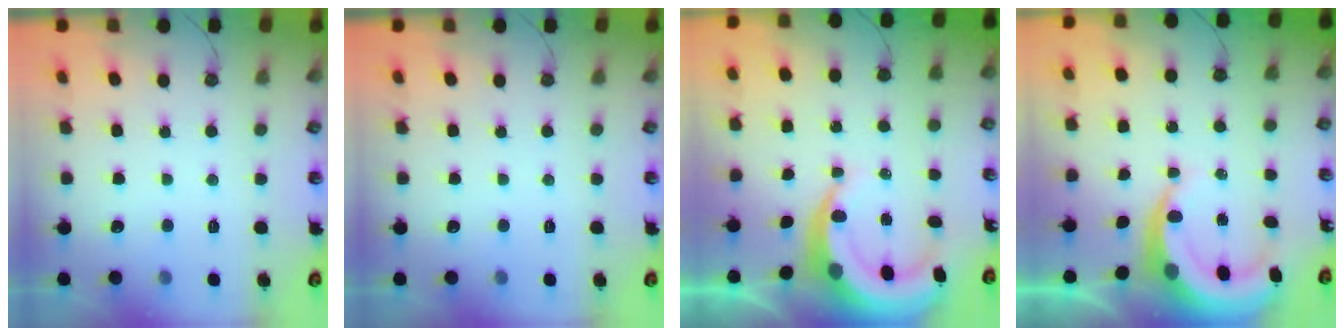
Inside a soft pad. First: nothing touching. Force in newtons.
{"total": 0.0}
{"total": 9.2, "press": 9.1, "slide": 1.3}
{"total": 8.0, "press": 7.9, "slide": 1.2}